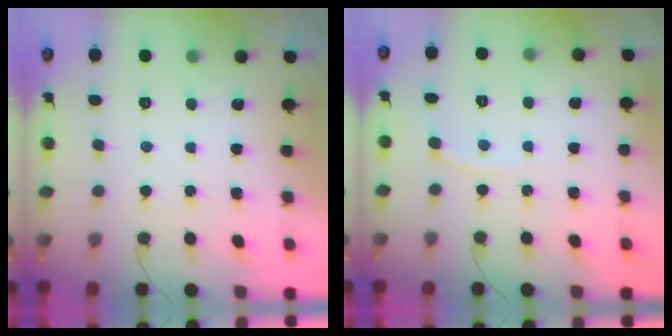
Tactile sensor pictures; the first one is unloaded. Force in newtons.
{"total": 4.8, "press": 4.8, "slide": 0.4}